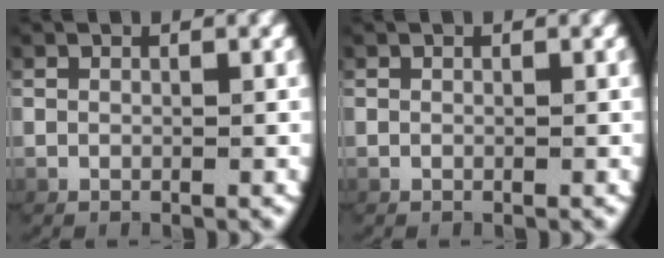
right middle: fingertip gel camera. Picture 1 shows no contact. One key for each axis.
{"total": 0.0}